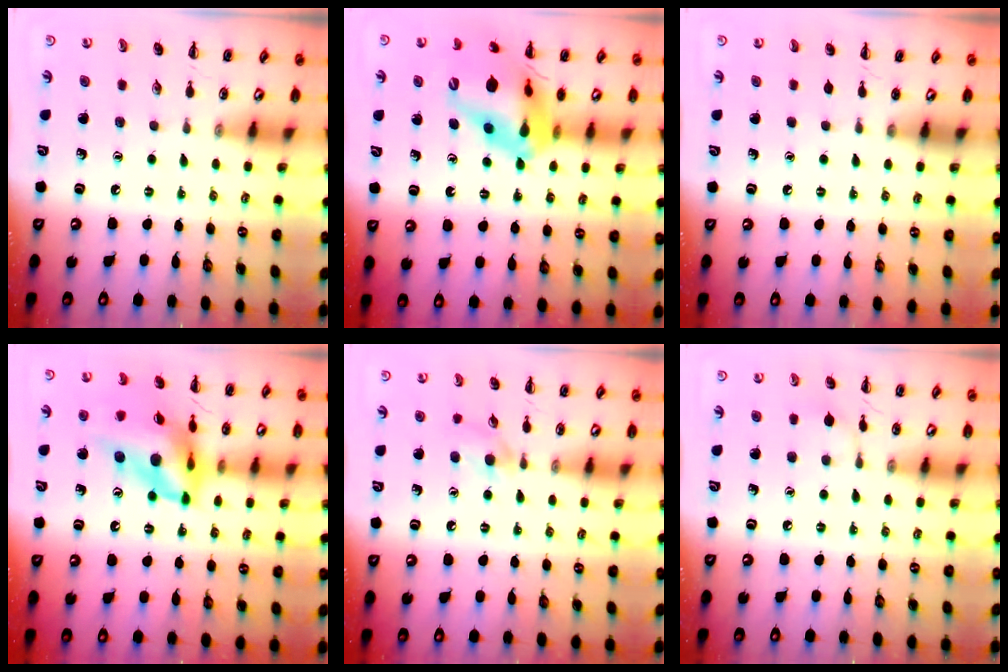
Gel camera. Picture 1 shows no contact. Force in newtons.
{"total": 19.0, "press": 18.5, "slide": 4.1}
{"total": 0.0}
{"total": 16.6, "press": 15.9, "slide": 5.0}
{"total": 5.1, "press": 4.7, "slide": 2.0}
{"total": 6.5, "press": 6.3, "slide": 1.7}